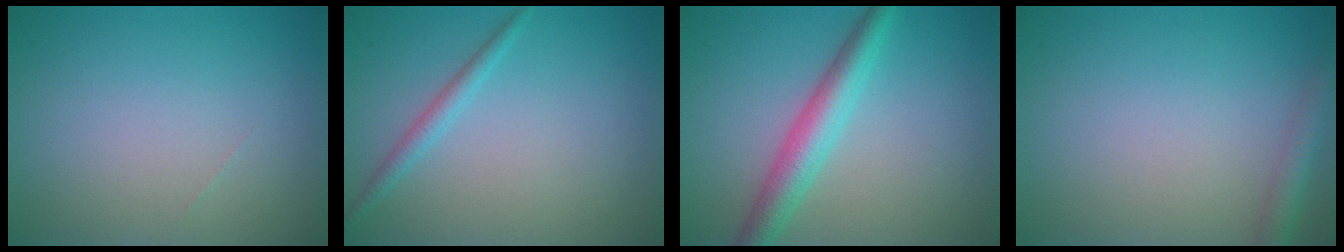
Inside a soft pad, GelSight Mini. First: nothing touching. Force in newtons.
{"total": 1.5, "press": 1.5, "slide": 0.1}
{"total": 4.1, "press": 4.1, "slide": 0.1}
{"total": 2.4, "press": 2.4, "slide": 0.1}